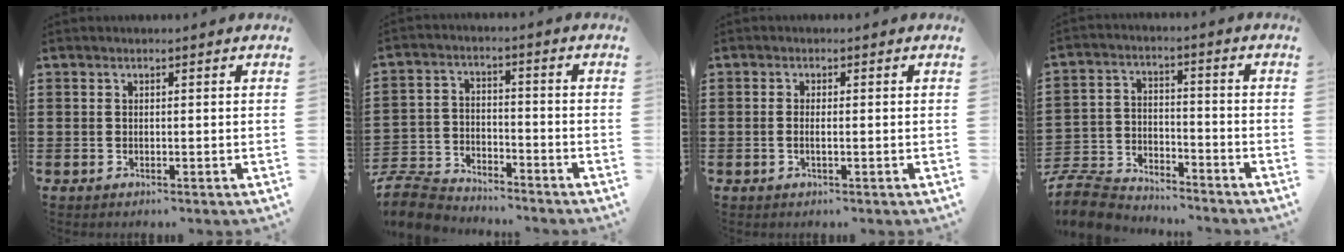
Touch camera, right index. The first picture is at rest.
{"total": 7.4, "force": [-7.1, 1.8, 1.0], "torque": [-0.042, 0.013, -0.148]}
{"total": 1.1, "force": [-0.3, 0.1, 1.0], "torque": [-0.019, -0.002, -0.005]}
{"total": 8.3, "force": [-8.0, 2.0, 1.2], "torque": [-0.041, 0.016, -0.162]}